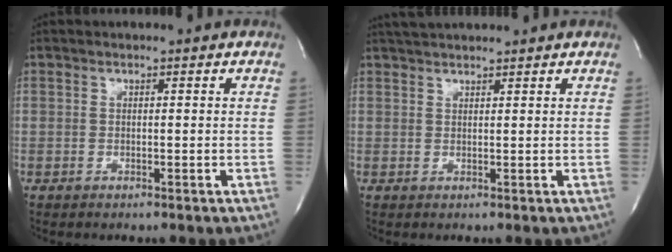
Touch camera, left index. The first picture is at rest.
{"total": 4.7, "force": [4.4, 0.2, 1.7], "torque": [-0.029, 0.032, 0.074]}